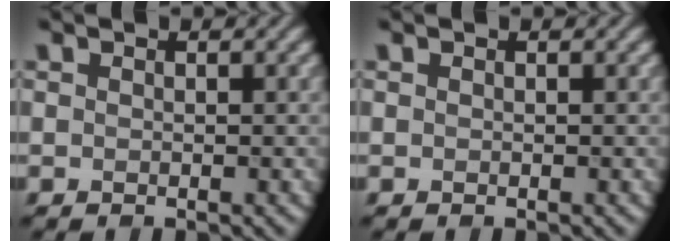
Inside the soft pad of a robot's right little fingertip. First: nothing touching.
{"total": 0.0}